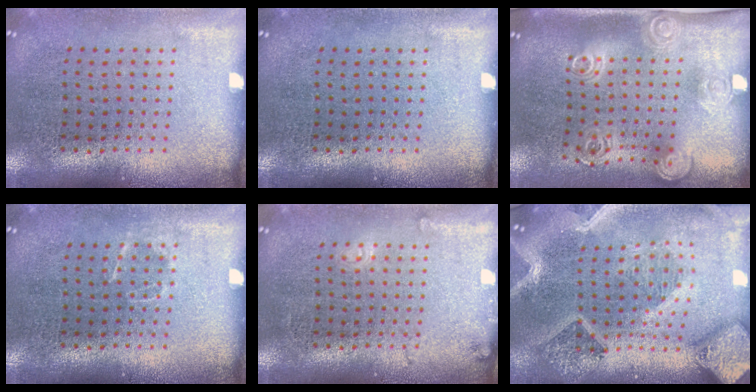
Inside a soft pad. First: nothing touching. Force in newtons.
{"total": 0.0}
{"total": 2.0, "press": 1.4, "slide": 1.5}
{"total": 0.6, "press": 0.6, "slide": 0.2}
{"total": 1.2, "press": 1.2, "slide": 0.1}
{"total": 3.8, "press": 3.0, "slide": 2.2}